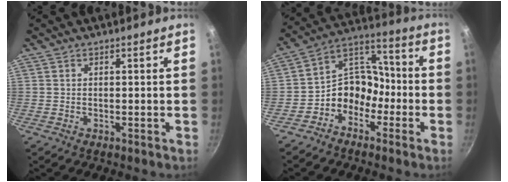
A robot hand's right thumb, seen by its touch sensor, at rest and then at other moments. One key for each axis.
{"total": 10.1, "fx": -4.6, "fy": 7.8, "fz": 4.6, "tx": -0.030, "ty": 0.067, "tz": -0.102}